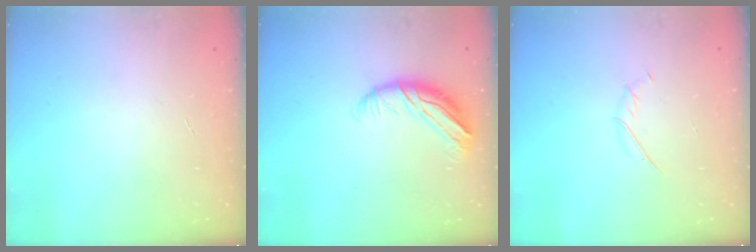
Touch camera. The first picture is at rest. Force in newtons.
{"total": 10.3, "press": 10.2, "slide": 0.8}
{"total": 2.0, "press": 2.0, "slide": 0.6}